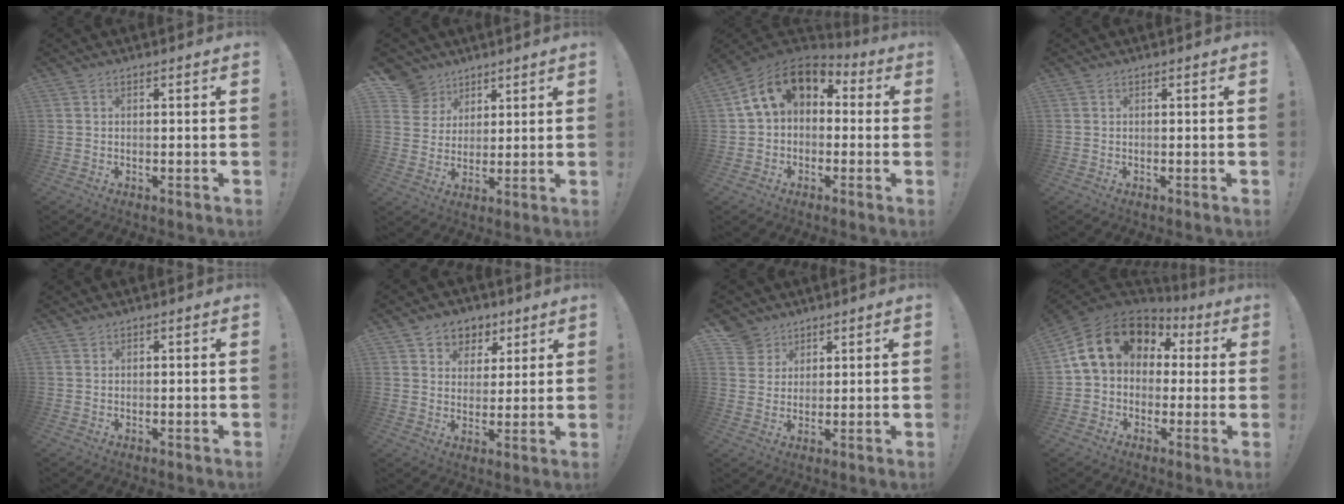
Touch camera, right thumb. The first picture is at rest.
{"total": 9.1, "force": [5.8, 6.9, 1.4], "torque": [-0.023, -0.040, 0.117]}
{"total": 13.5, "force": [4.3, 9.0, 9.2], "torque": [-0.155, -0.001, 0.077]}
{"total": 0.0}
{"total": 0.7, "force": [0.5, 0.4, 0.0], "torque": [0.006, -0.003, 0.010]}
{"total": 6.9, "force": [3.6, 5.8, 0.8], "torque": [-0.005, -0.026, 0.074]}
{"total": 6.3, "force": [4.2, 4.7, 0.5], "torque": [-0.012, -0.028, 0.083]}
{"total": 16.7, "force": [5.1, 12.4, 9.9], "torque": [-0.175, 0.000, 0.099]}